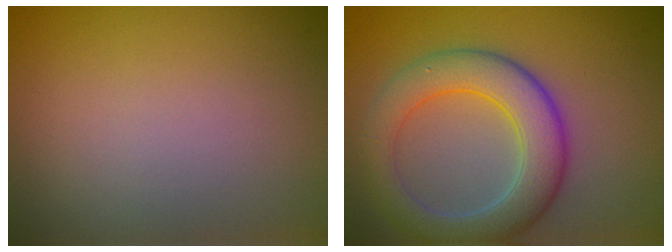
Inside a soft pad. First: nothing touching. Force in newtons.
{"total": 6.6, "press": 6.6, "slide": 0.3}